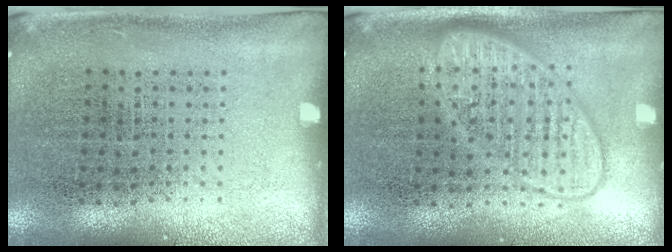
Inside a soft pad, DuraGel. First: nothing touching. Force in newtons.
{"total": 2.6, "press": 2.6, "slide": 0.4}